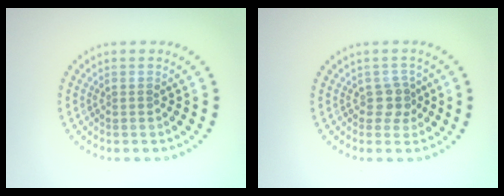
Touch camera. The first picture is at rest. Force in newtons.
{"total": 1.8, "press": 1.5, "slide": 0.9}